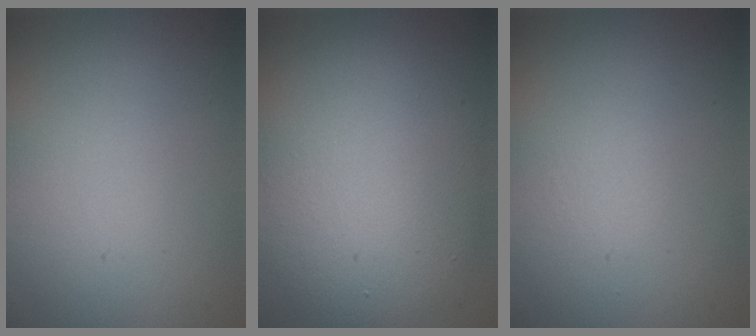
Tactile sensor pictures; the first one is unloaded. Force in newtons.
{"total": 9.1, "press": 9.0, "slide": 0.5}
{"total": 0.0}